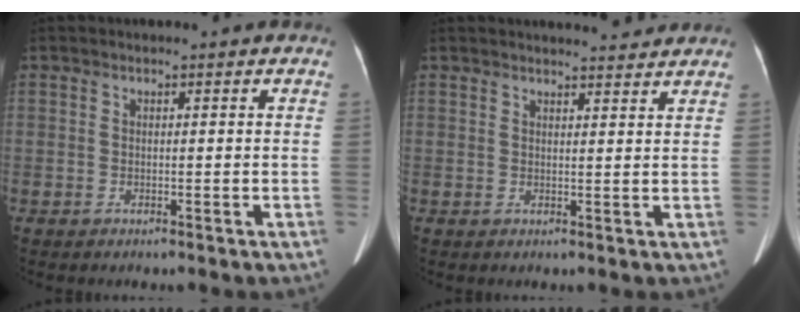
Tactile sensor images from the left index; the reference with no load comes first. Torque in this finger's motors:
{"motor_torque": [0.44, -0.99, -0.01, 0.02]}